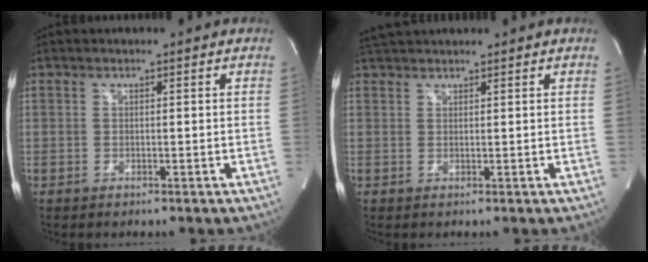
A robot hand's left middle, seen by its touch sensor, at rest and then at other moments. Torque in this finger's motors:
{"motor_torque": [0.44, -0.33, -0.10, 0.03]}